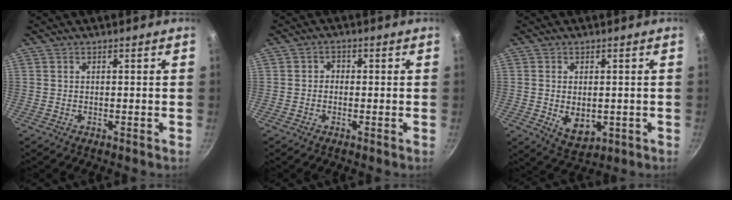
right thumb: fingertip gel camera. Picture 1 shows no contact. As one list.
[{"total": 2.1, "force": [-0.3, 1.9, 0.8], "torque": [0.001, 0.006, -0.012]}, {"total": 6.5, "force": [-0.6, 4.3, 4.8], "torque": [-0.067, -0.012, 0.003]}]